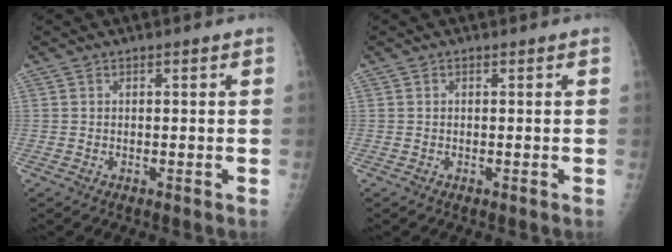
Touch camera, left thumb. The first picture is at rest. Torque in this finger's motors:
{"motor_torque": [0.02, 0.02, 0.00, 0.00, 0.00]}